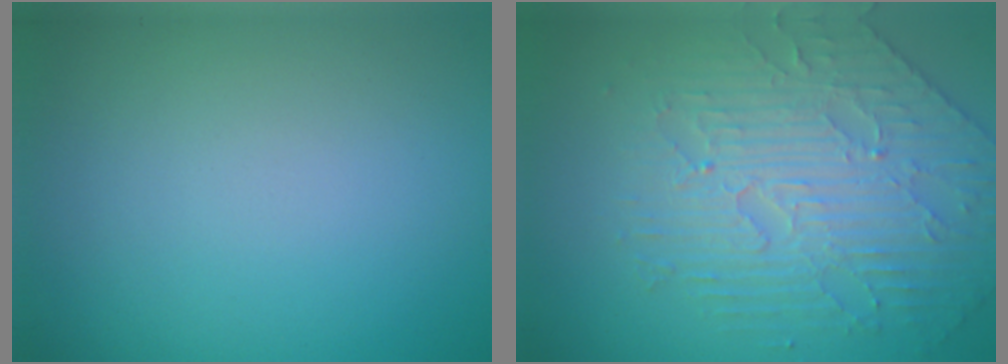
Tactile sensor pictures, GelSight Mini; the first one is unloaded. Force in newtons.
{"total": 4.4, "press": 4.3, "slide": 0.8}